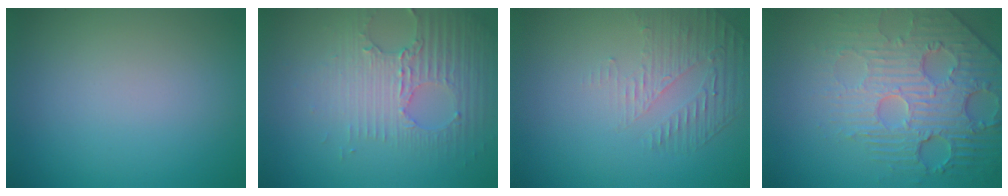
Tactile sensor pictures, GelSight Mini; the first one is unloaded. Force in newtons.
{"total": 3.5, "press": 3.4, "slide": 1.1}
{"total": 1.8, "press": 1.1, "slide": 1.5}
{"total": 5.4, "press": 4.9, "slide": 2.4}